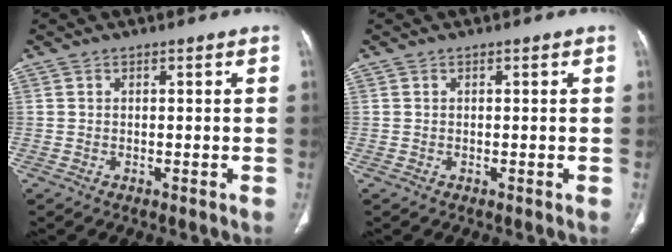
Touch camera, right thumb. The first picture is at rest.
{"total": 0.0}